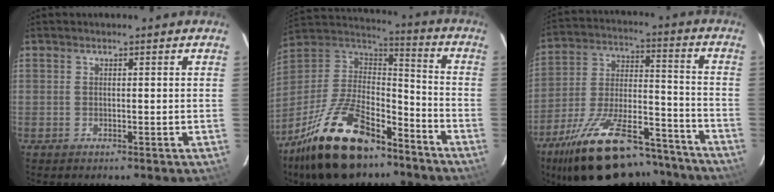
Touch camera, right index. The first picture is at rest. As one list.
[{"total": 25.0, "force": [-17.0, 10.8, 14.8], "torque": [-0.305, -0.005, -0.283]}, {"total": 27.3, "force": [-21.0, 9.9, 14.4], "torque": [-0.263, -0.003, -0.309]}]